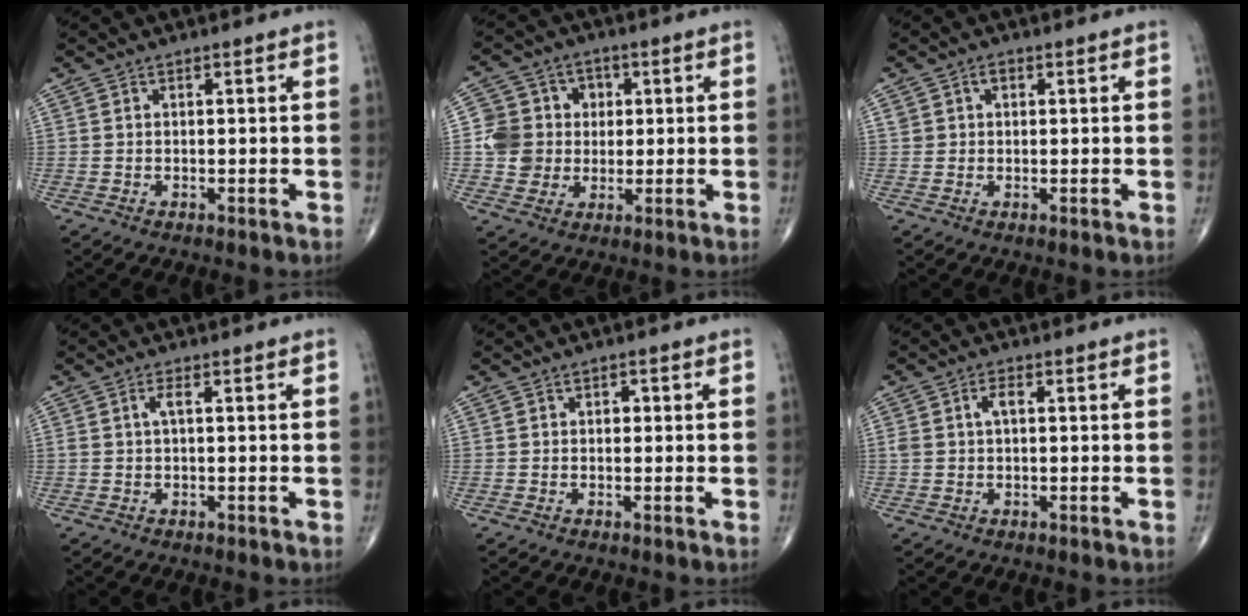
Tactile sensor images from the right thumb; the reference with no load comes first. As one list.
[{"total": 9.6, "force": [0.6, 9.1, 3.1], "torque": [-0.023, 0.014, 0.009]}, {"total": 1.7, "force": [0.6, 1.3, 0.9], "torque": [-0.006, 0.001, 0.009]}, {"total": 1.5, "force": [0.2, 0.3, 1.4], "torque": [-0.036, 0.006, 0.005]}, {"total": 1.0, "force": [0.1, 0.7, 0.6], "torque": [-0.002, 0.003, -0.002]}, {"total": 2.8, "force": [0.5, 1.4, 2.3], "torque": [-0.052, 0.011, 0.011]}]